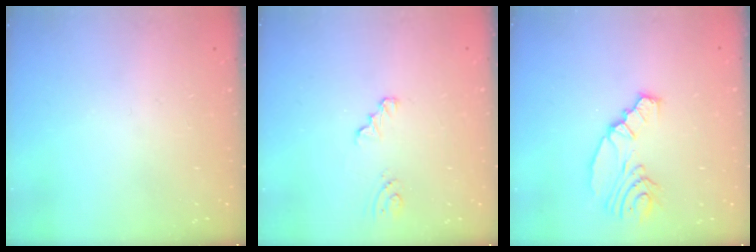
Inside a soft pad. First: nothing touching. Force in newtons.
{"total": 2.3, "press": 2.3, "slide": 0.2}
{"total": 9.2, "press": 8.3, "slide": 4.1}